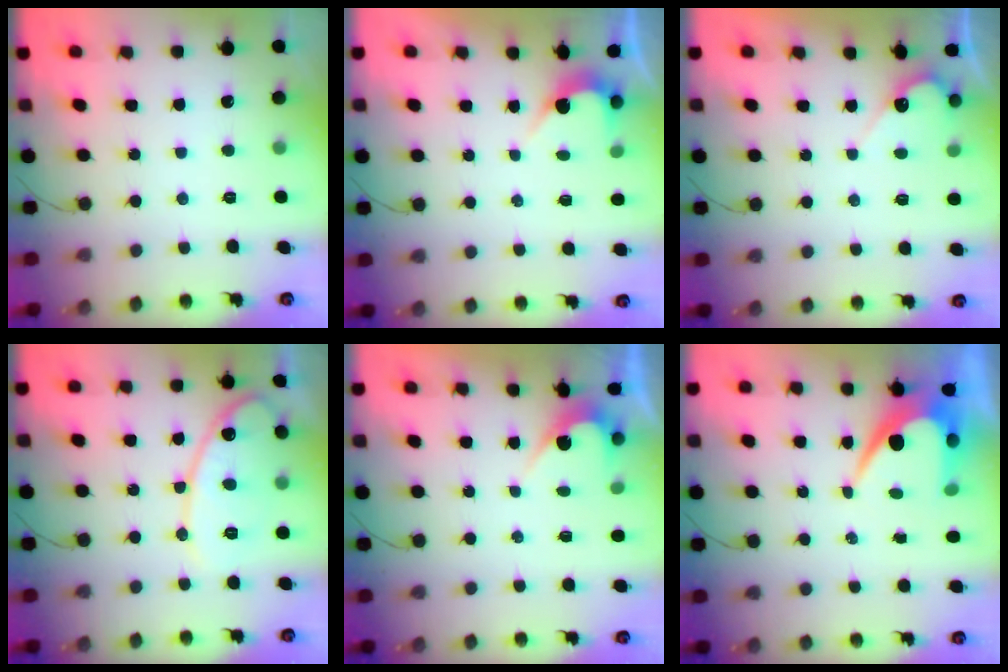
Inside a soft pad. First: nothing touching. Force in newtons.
{"total": 2.5, "press": 2.5, "slide": 0.2}
{"total": 4.9, "press": 4.9, "slide": 0.3}
{"total": 14.2, "press": 14.2, "slide": 0.9}
{"total": 3.3, "press": 3.3, "slide": 0.1}
{"total": 8.7, "press": 8.7, "slide": 0.5}